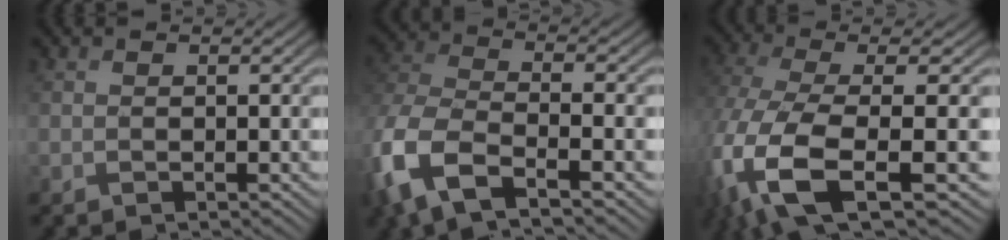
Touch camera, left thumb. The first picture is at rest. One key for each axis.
{"total": 10.0, "fx": -5.2, "fy": 4.0, "fz": 7.6, "tx": -0.190, "ty": -0.019, "tz": -0.115}
{"total": 12.4, "fx": -4.2, "fy": 4.5, "fz": 10.7, "tx": -0.260, "ty": -0.035, "tz": -0.067}